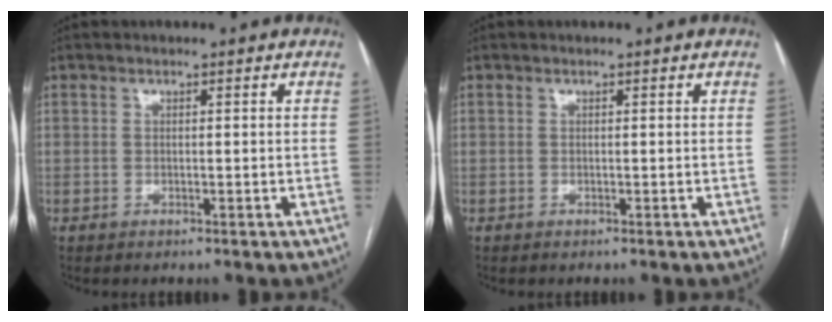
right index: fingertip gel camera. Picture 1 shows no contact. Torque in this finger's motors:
{"motor_torque": [0.00, 0.00, 0.00, 0.01]}